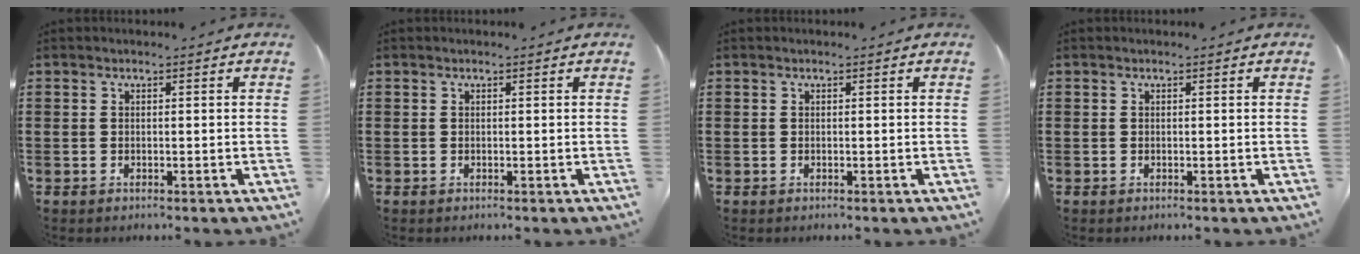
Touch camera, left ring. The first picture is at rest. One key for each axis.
{"total": 0.0}
{"total": 0.0}
{"total": 0.0}